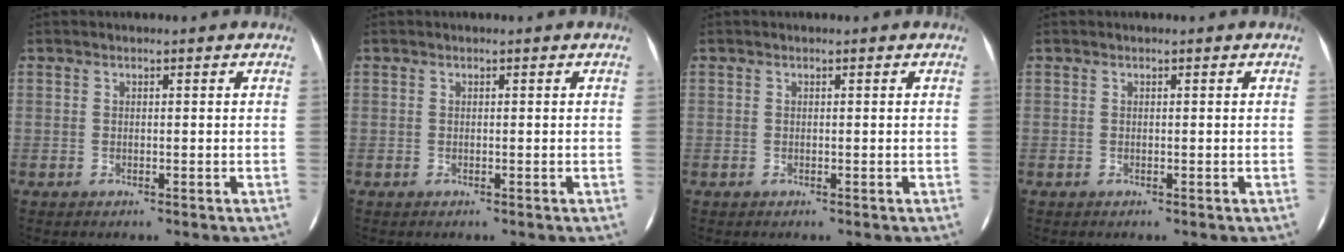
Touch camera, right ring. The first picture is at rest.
{"total": 0.0}
{"total": 0.0}
{"total": 0.0}